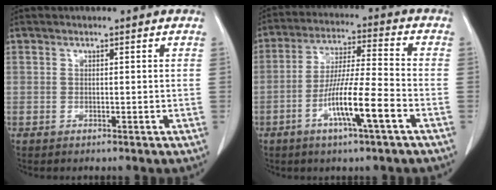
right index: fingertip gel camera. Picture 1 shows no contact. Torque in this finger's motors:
{"motor_torque": [1.40, -0.74, 0.82, 0.21]}